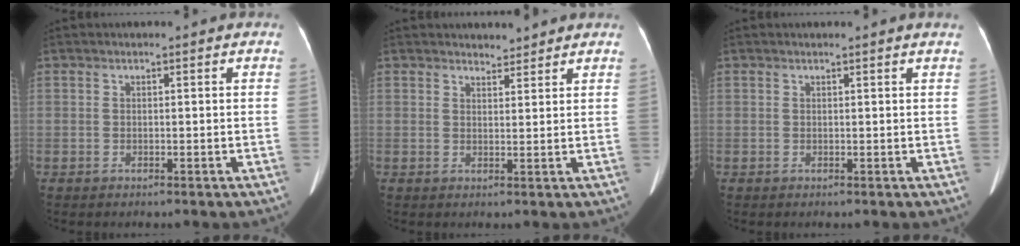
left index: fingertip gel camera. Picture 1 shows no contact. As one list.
[{"total": 2.2, "force": [2.1, 0.5, -0.1], "torque": [-0.005, 0.003, 0.032]}, {"total": 1.1, "force": [1.0, -0.2, 0.4], "torque": [-0.017, -0.002, 0.015]}]